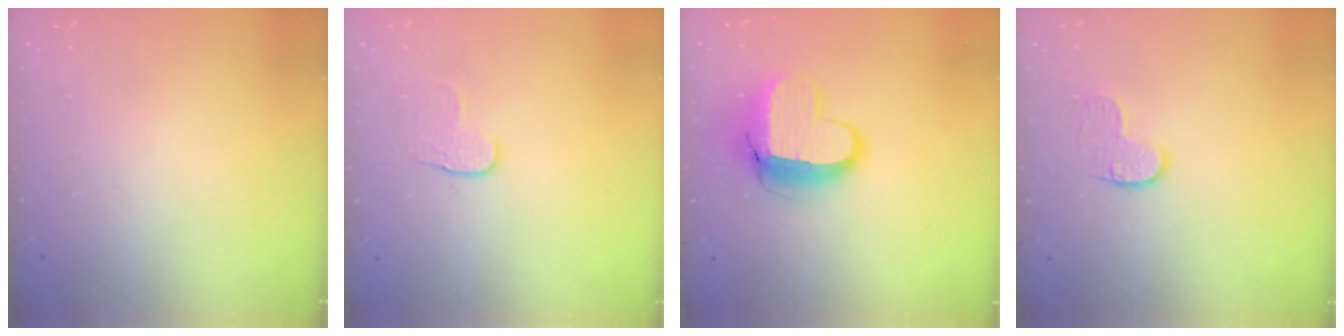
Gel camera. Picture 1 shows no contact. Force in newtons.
{"total": 4.0, "press": 4.0, "slide": 0.5}
{"total": 12.4, "press": 12.4, "slide": 1.0}
{"total": 6.3, "press": 6.3, "slide": 0.3}